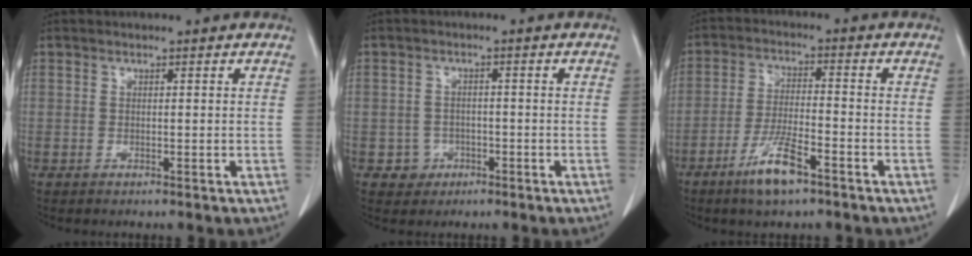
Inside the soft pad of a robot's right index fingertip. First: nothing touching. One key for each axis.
{"total": 3.2, "fx": -1.3, "fy": 2.9, "fz": -0.1, "tx": 0.011, "ty": 0.015, "tz": -0.017}
{"total": 7.8, "fx": -4.9, "fy": 1.3, "fz": 5.9, "tx": -0.118, "ty": -0.010, "tz": -0.090}